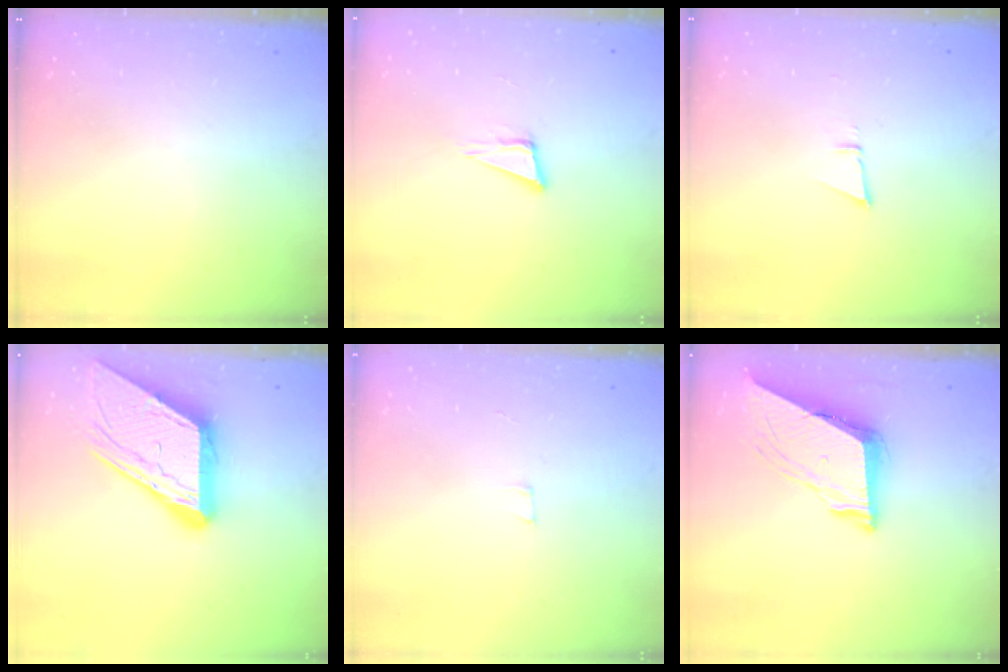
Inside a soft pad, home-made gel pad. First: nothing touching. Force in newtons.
{"total": 4.9, "press": 3.8, "slide": 3.0}
{"total": 3.0, "press": 2.9, "slide": 0.8}
{"total": 16.3, "press": 16.2, "slide": 1.9}
{"total": 1.8, "press": 1.8, "slide": 0.1}
{"total": 8.4, "press": 8.4, "slide": 0.6}